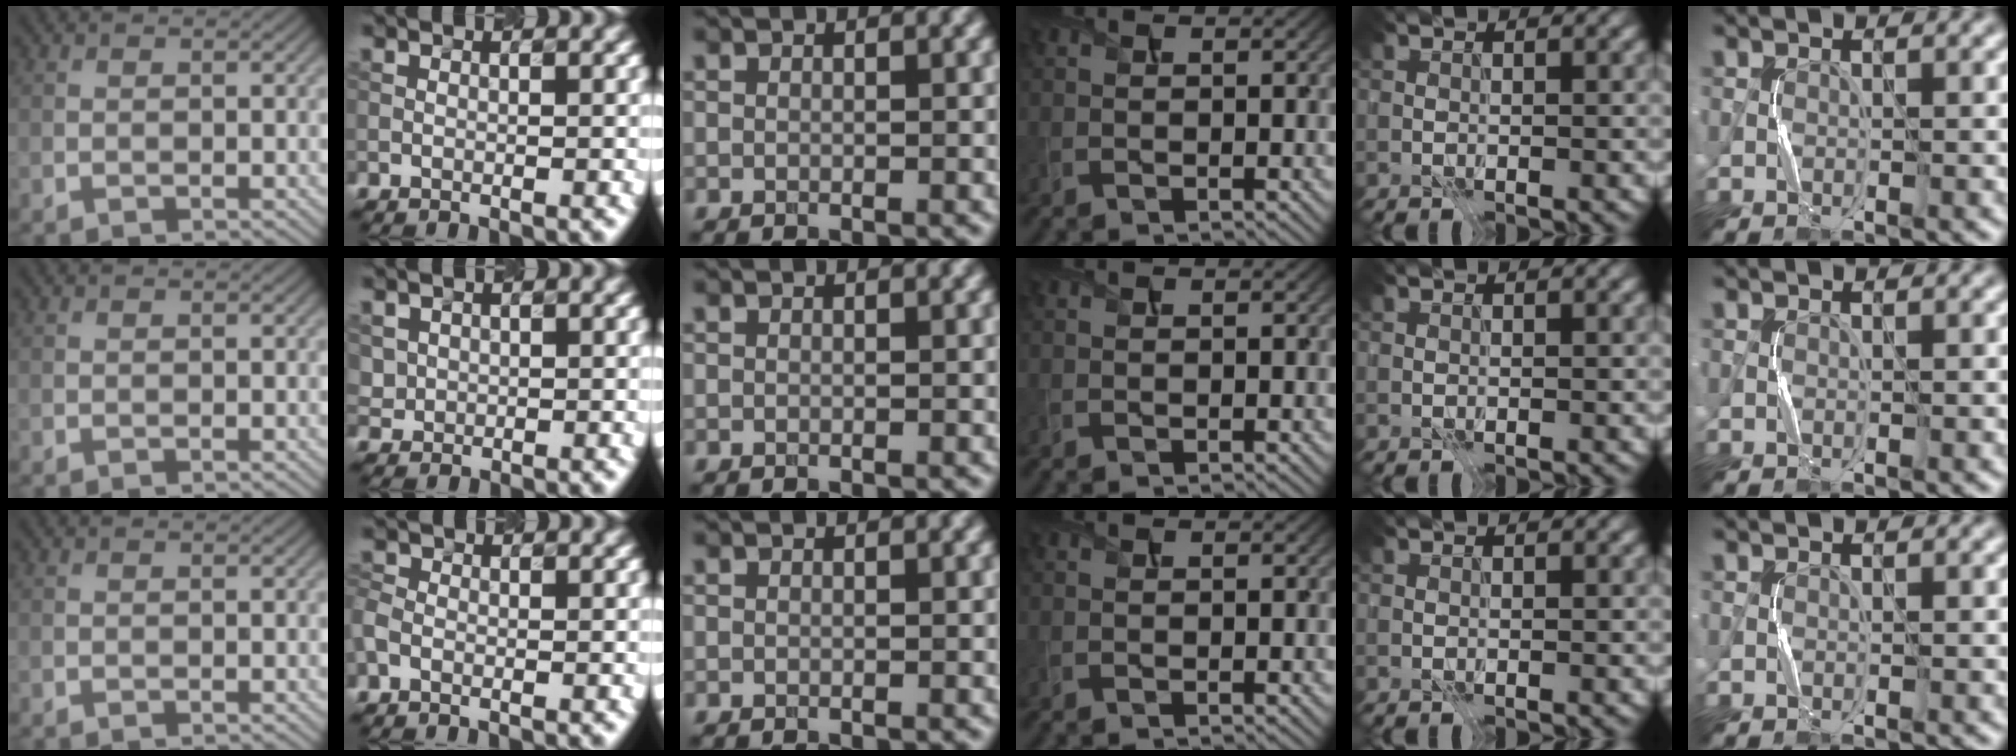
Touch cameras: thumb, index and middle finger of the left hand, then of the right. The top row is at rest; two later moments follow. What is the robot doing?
{"motion": "press", "object": "toy piano key"}